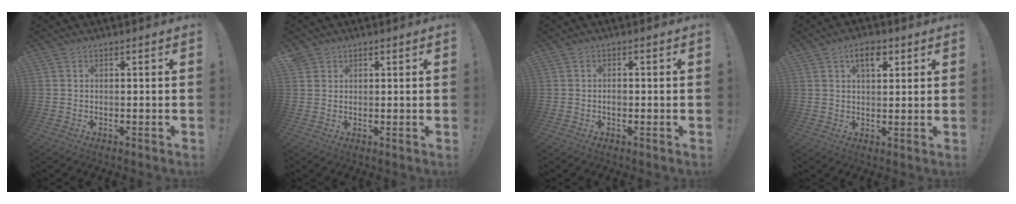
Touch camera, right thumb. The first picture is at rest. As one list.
[{"total": 1.9, "force": [1.5, 1.2, 0.2], "torque": [0.002, -0.009, 0.027]}, {"total": 1.2, "force": [-0.4, 0.9, 0.7], "torque": [-0.004, 0.001, -0.009]}, {"total": 6.2, "force": [3.0, 3.3, 4.4], "torque": [-0.054, -0.007, 0.048]}]